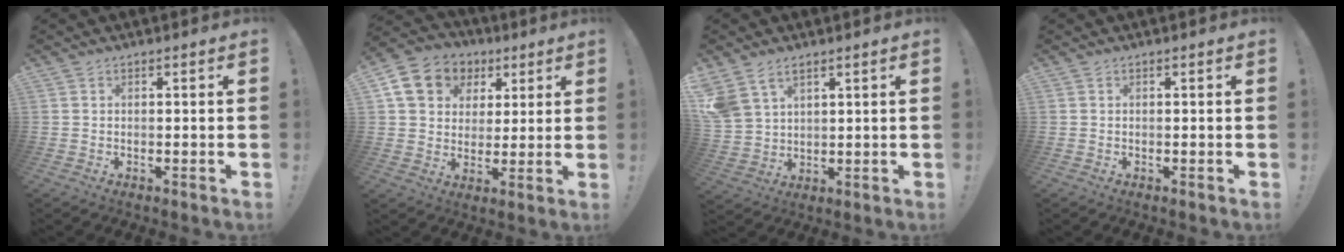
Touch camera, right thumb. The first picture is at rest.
{"total": 13.4, "force": [5.3, 11.0, 5.4], "torque": [-0.075, -0.020, 0.109]}
{"total": 7.6, "force": [4.8, 4.8, 3.5], "torque": [-0.074, -0.022, 0.100]}
{"total": 0.0}